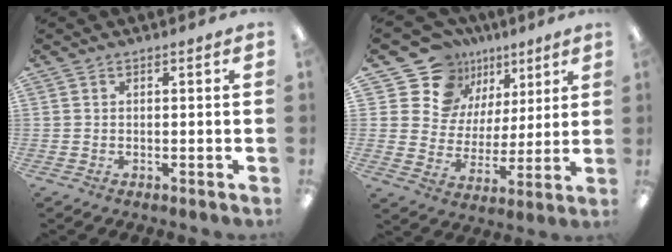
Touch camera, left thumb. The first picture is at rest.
{"total": 16.5, "force": [10.6, 12.0, 4.0], "torque": [-0.078, -0.072, 0.205]}